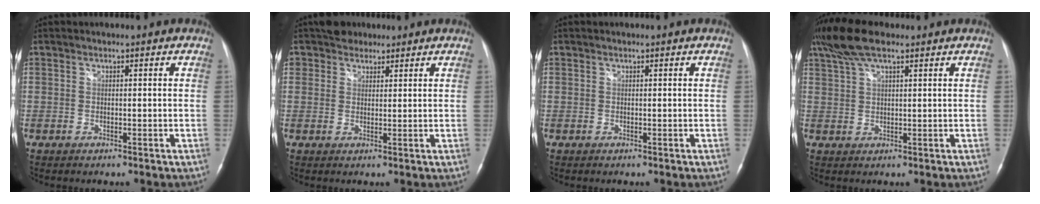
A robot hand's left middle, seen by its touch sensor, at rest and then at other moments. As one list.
[{"total": 3.4, "force": [2.6, 2.2, 0.2], "torque": [-0.003, 0.014, 0.042]}, {"total": 0.0}, {"total": 7.5, "force": [5.4, 2.0, 4.8], "torque": [-0.108, 0.029, 0.102]}]